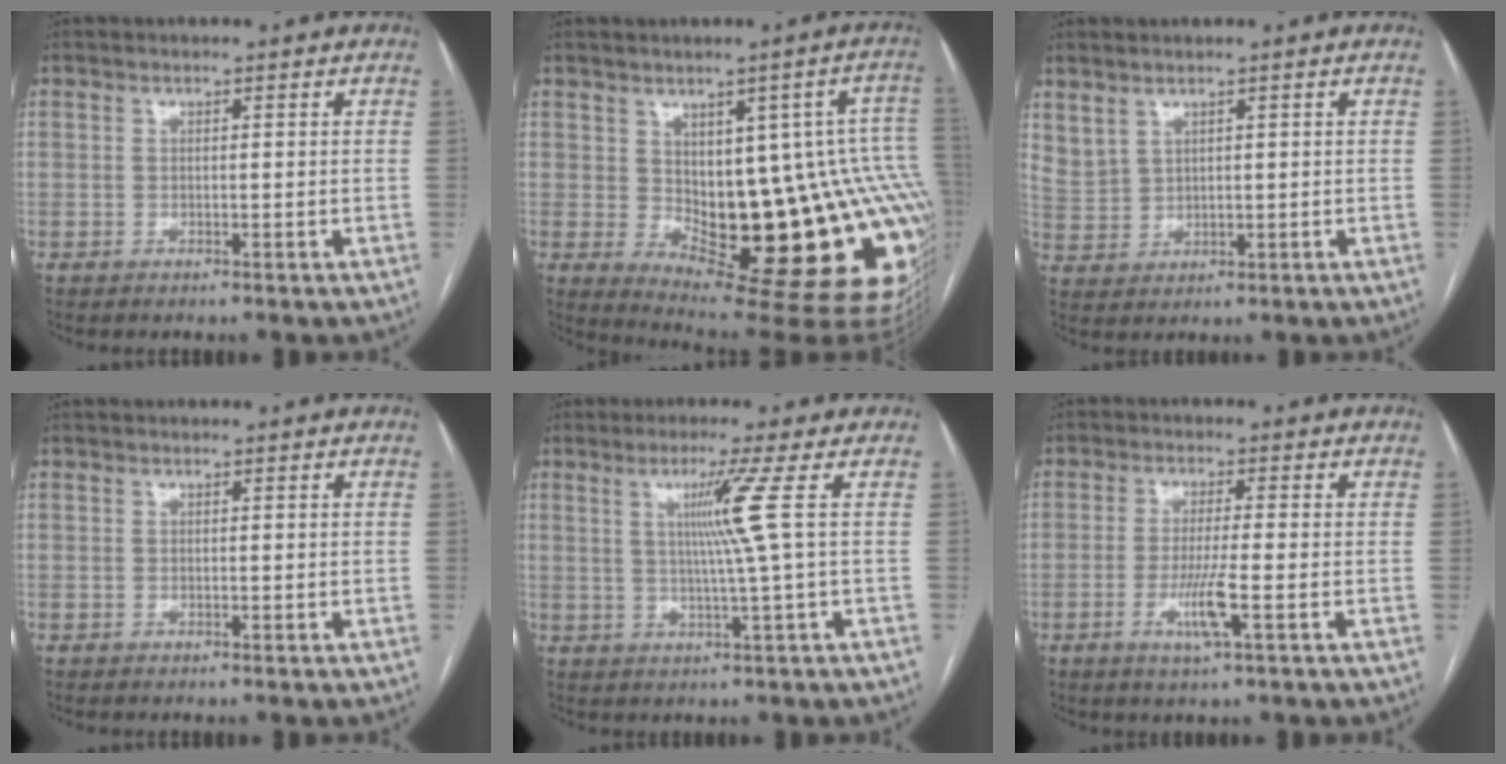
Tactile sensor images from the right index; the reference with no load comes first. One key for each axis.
{"total": 21.7, "fx": -2.6, "fy": 7.7, "fz": 20.1, "tx": -0.149, "ty": 0.013, "tz": -0.013}
{"total": 4.2, "fx": 3.2, "fy": 2.3, "fz": 1.4, "tx": -0.035, "ty": 0.003, "tz": 0.081}
{"total": 0.0}
{"total": 6.1, "fx": 1.3, "fy": -2.5, "fz": 5.5, "tx": -0.106, "ty": -0.006, "tz": 0.031}
{"total": 6.2, "fx": -2.2, "fy": -0.1, "fz": 5.8, "tx": -0.111, "ty": -0.014, "tz": -0.041}